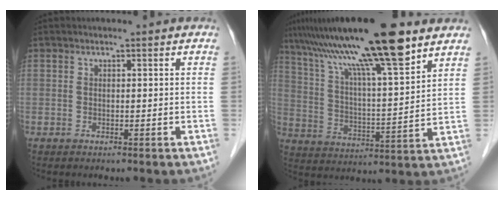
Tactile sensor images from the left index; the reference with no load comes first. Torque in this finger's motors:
{"motor_torque": [0.62, -0.74, 1.05, 0.21]}